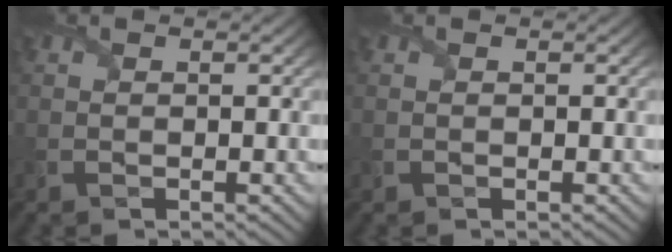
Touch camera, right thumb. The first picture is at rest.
{"total": 0.0}